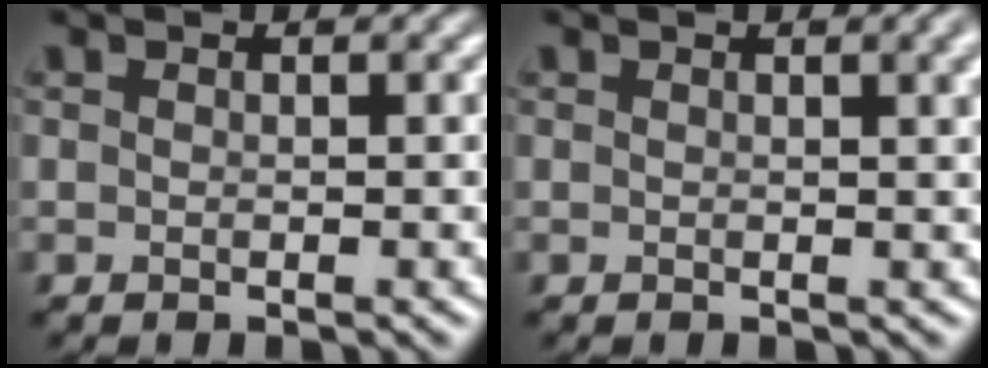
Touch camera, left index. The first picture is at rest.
{"total": 2.6, "force": [1.2, 0.9, 2.1], "torque": [-0.015, 0.007, 0.015]}